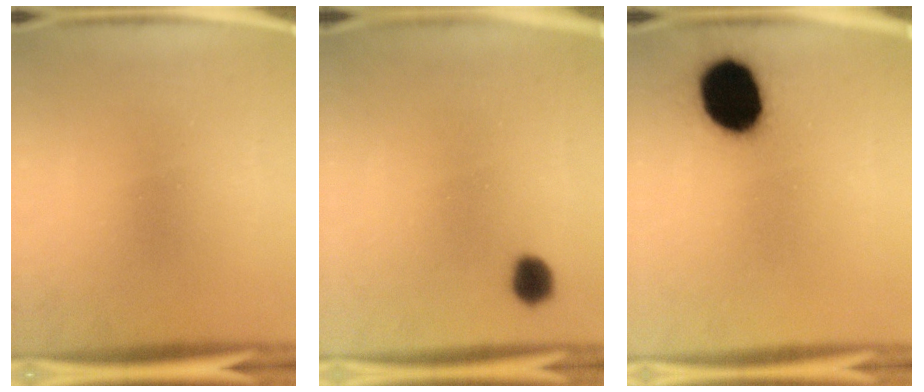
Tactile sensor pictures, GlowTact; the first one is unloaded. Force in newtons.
{"total": 4.8}
{"total": 16.0}